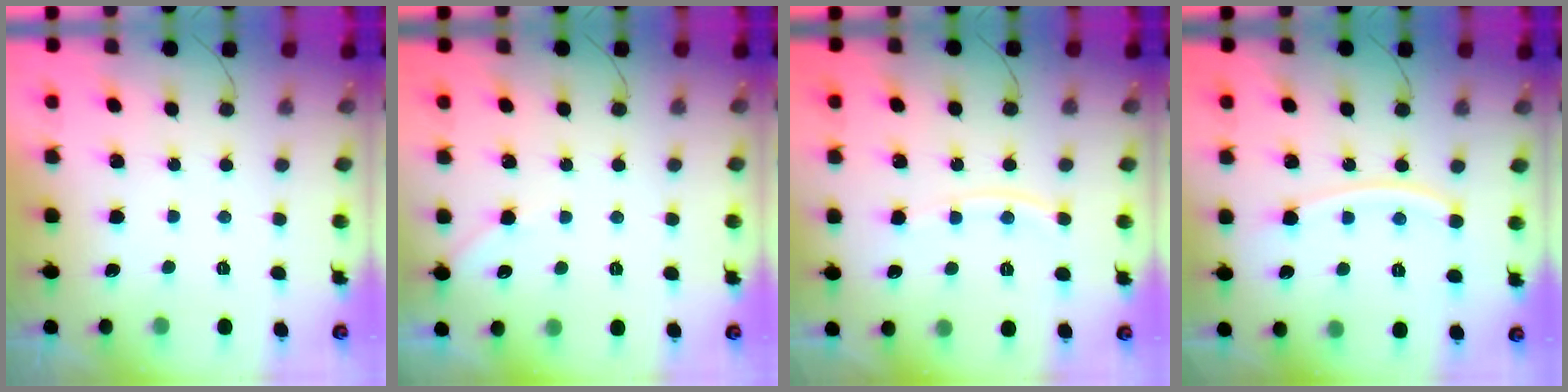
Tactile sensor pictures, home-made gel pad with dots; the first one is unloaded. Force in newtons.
{"total": 2.4, "press": 2.3, "slide": 0.4}
{"total": 6.7, "press": 6.7, "slide": 1.0}
{"total": 10.7, "press": 10.7, "slide": 1.1}